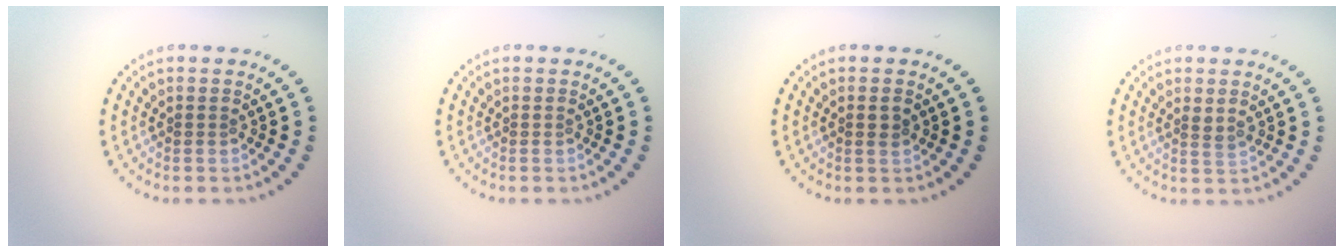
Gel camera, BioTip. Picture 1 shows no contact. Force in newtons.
{"total": 0.0}
{"total": 1.0, "press": 1.0, "slide": 0.1}
{"total": 1.0, "press": 0.8, "slide": 0.6}